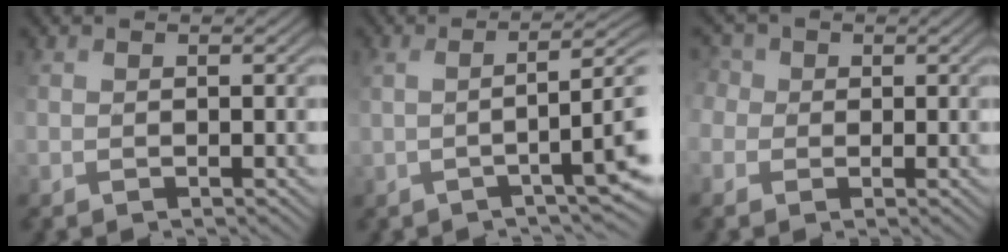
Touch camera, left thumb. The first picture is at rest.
{"total": 6.3, "force": [-0.8, 1.0, 6.2], "torque": [-0.087, 0.006, -0.004]}
{"total": 3.9, "force": [-0.7, 3.7, 1.2], "torque": [-0.059, 0.005, -0.013]}